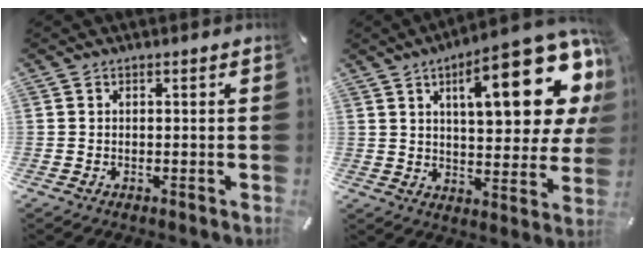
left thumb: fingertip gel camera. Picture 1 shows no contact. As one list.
[{"total": 23.8, "force": [10.4, 8.0, 19.8], "torque": [-0.277, -0.055, 0.152]}]